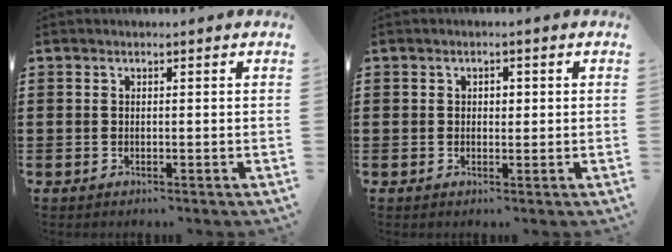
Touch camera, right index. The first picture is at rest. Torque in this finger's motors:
{"motor_torque": [0.29, -0.21, 0.01, 0.03]}